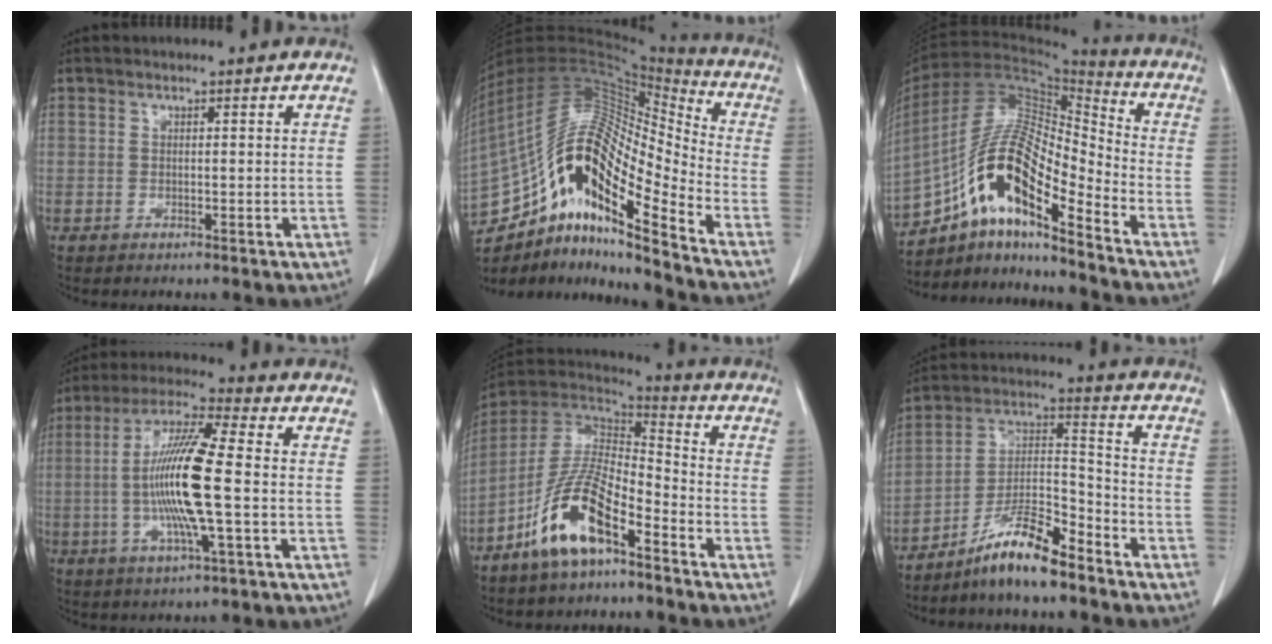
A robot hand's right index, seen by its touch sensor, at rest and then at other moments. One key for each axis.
{"total": 22.9, "fx": -13.9, "fy": 5.0, "fz": 17.5, "tx": -0.348, "ty": 0.030, "tz": -0.248}
{"total": 16.0, "fx": -9.4, "fy": 3.6, "fz": 12.5, "tx": -0.242, "ty": 0.027, "tz": -0.165}
{"total": 14.1, "fx": -1.4, "fy": 0.8, "fz": 14.0, "tx": -0.278, "ty": -0.001, "tz": -0.034}
{"total": 12.7, "fx": -7.5, "fy": 3.7, "fz": 9.6, "tx": -0.195, "ty": 0.001, "tz": -0.146}
{"total": 10.4, "fx": -8.1, "fy": 1.4, "fz": 6.3, "tx": -0.121, "ty": 0.010, "tz": -0.151}